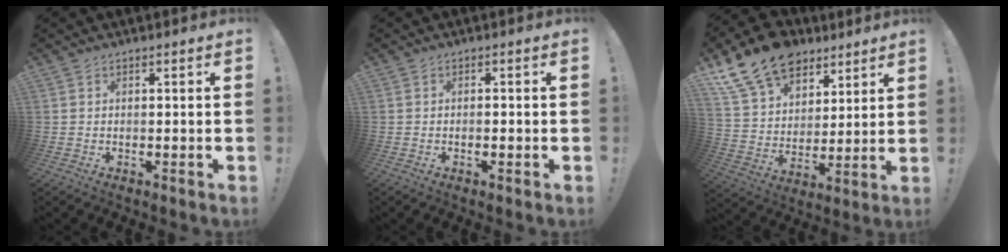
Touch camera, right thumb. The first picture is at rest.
{"total": 1.4, "force": [-0.8, 0.3, 1.1], "torque": [-0.026, 0.005, -0.012]}
{"total": 18.1, "force": [11.9, 11.4, 7.4], "torque": [-0.118, -0.075, 0.228]}